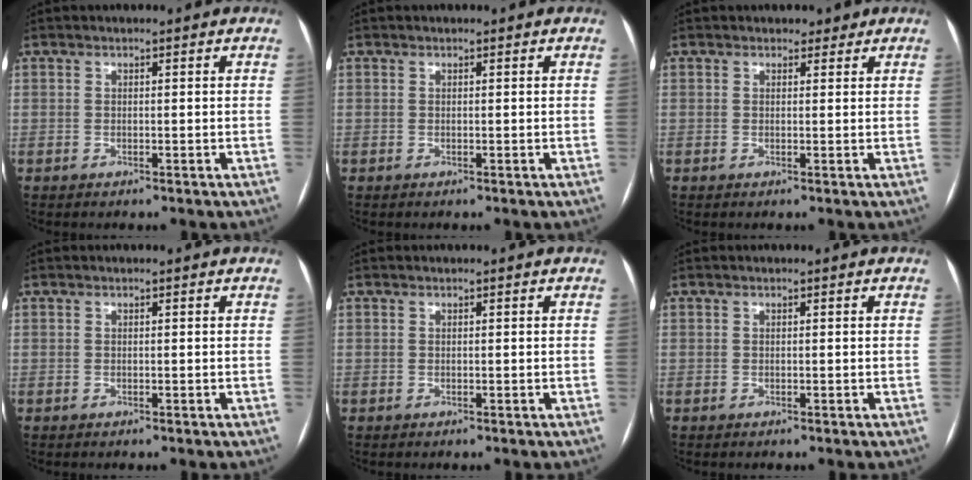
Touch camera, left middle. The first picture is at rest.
{"total": 0.0}
{"total": 1.6, "force": [1.2, 1.1, 0.3], "torque": [-0.002, 0.003, 0.012]}
{"total": 0.0}
{"total": 0.0}
{"total": 0.0}